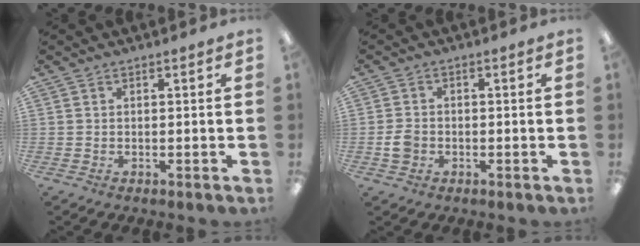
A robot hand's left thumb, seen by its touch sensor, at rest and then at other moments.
{"total": 3.6, "force": [-1.0, 2.9, 1.9], "torque": [-0.029, 0.008, -0.018]}